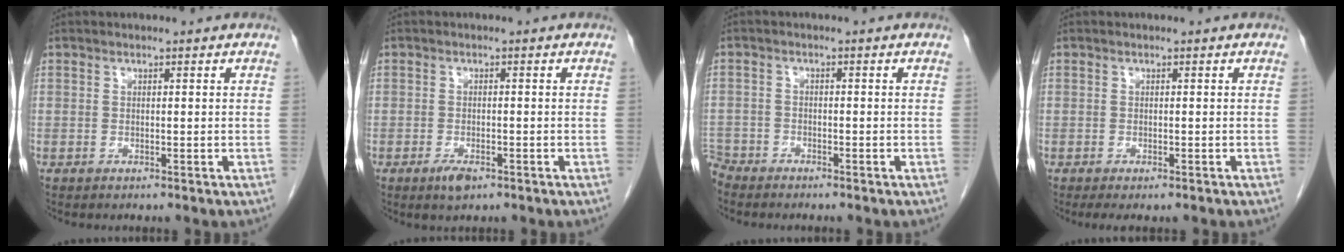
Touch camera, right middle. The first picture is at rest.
{"total": 2.4, "force": [-1.5, 0.9, 1.7], "torque": [-0.034, -0.002, -0.023]}
{"total": 4.7, "force": [-4.4, 1.6, 0.4], "torque": [-0.009, -0.009, -0.084]}
{"total": 3.2, "force": [-2.4, 1.0, 1.8], "torque": [-0.026, -0.010, -0.031]}